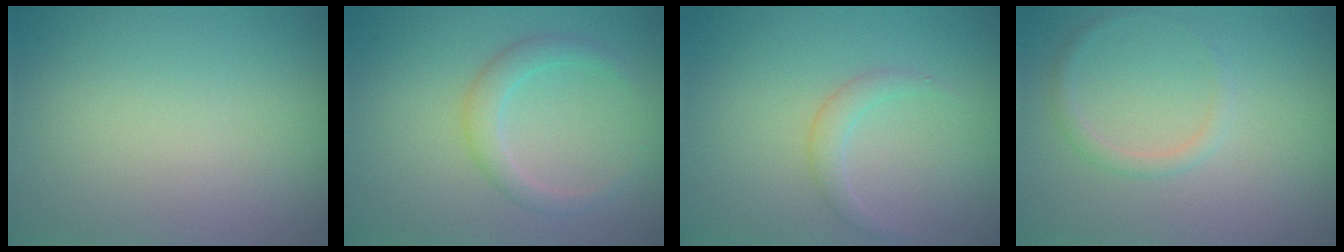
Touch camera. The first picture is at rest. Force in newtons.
{"total": 2.2, "press": 2.2, "slide": 0.0}
{"total": 1.4, "press": 1.4, "slide": 0.0}
{"total": 1.3, "press": 1.3, "slide": 0.1}